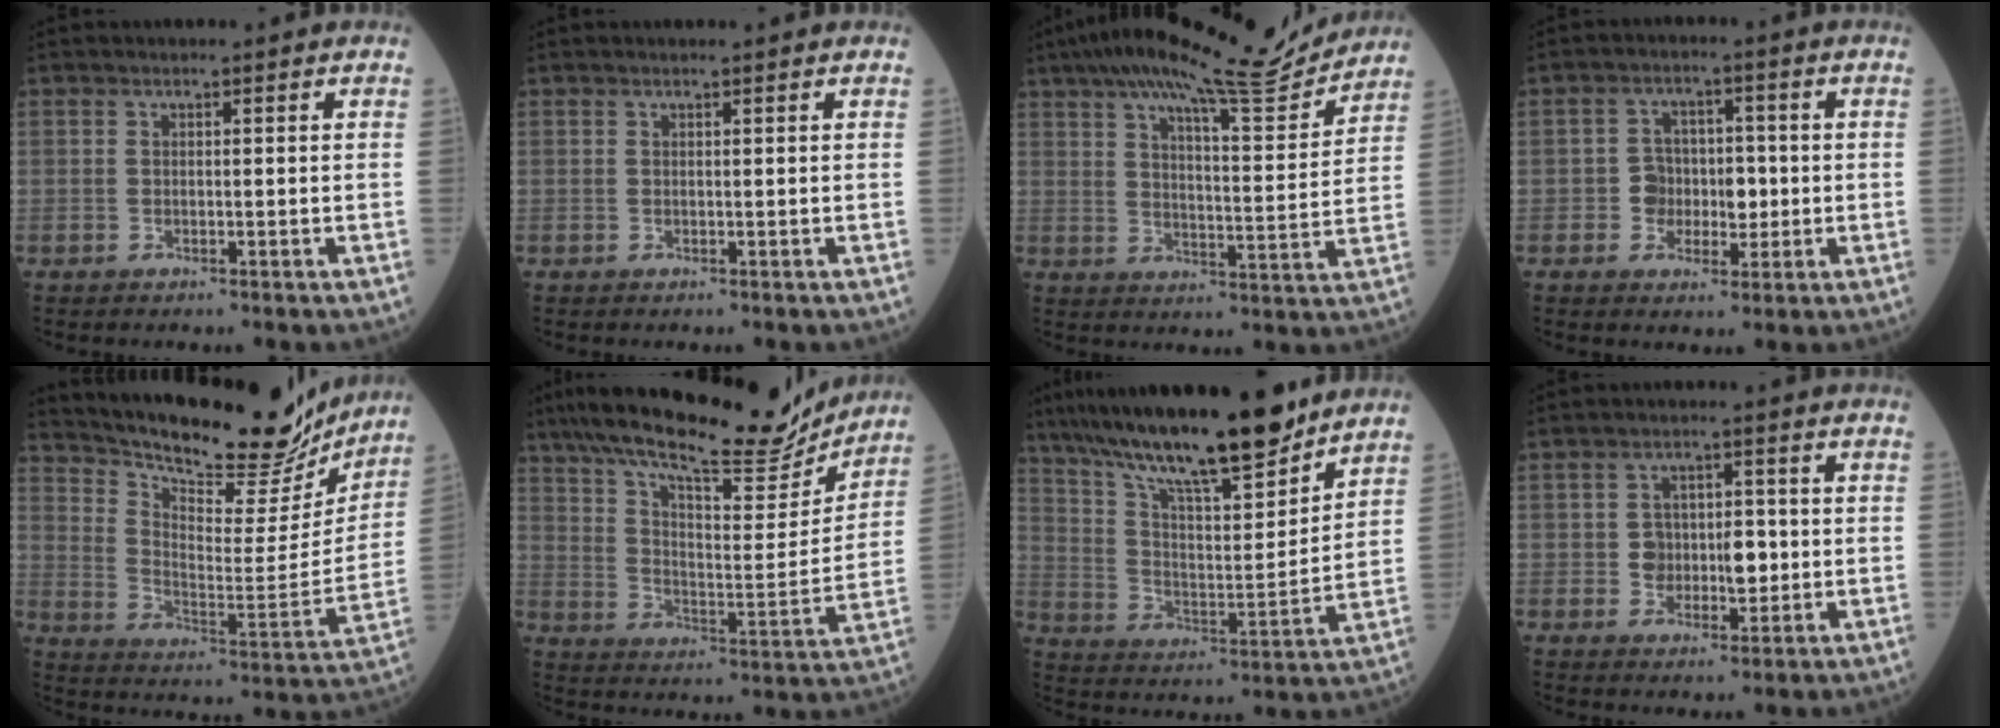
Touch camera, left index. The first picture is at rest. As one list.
[{"total": 0.7, "force": [0.6, -0.1, 0.4], "torque": [-0.009, 0.005, 0.013]}, {"total": 18.2, "force": [15.9, 1.7, 8.7], "torque": [-0.142, 0.006, 0.230]}, {"total": 5.1, "force": [-0.6, 4.4, 2.6], "torque": [-0.039, 0.013, -0.011]}, {"total": 22.7, "force": [20.6, 5.1, 8.2], "torque": [-0.141, -0.039, 0.294]}, {"total": 21.9, "force": [19.1, 4.0, 10.1], "torque": [-0.176, -0.001, 0.283]}, {"total": 20.1, "force": [16.3, 2.7, 11.5], "torque": [-0.195, 0.003, 0.281]}, {"total": 5.9, "force": [-0.4, 3.9, 4.4], "torque": [-0.068, 0.013, -0.002]}]